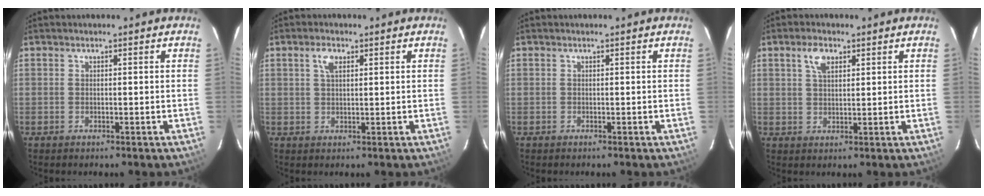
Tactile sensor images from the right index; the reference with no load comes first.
{"total": 2.7, "force": [1.3, 1.3, 2.0], "torque": [-0.039, 0.006, 0.025]}
{"total": 0.0}
{"total": 3.8, "force": [2.0, 2.0, 2.5], "torque": [-0.047, 0.008, 0.038]}